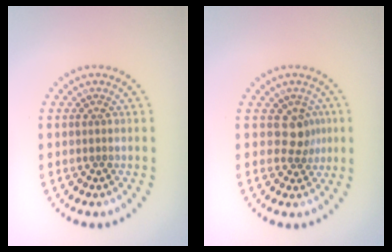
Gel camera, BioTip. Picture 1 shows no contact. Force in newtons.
{"total": 2.1, "press": 1.6, "slide": 1.3}